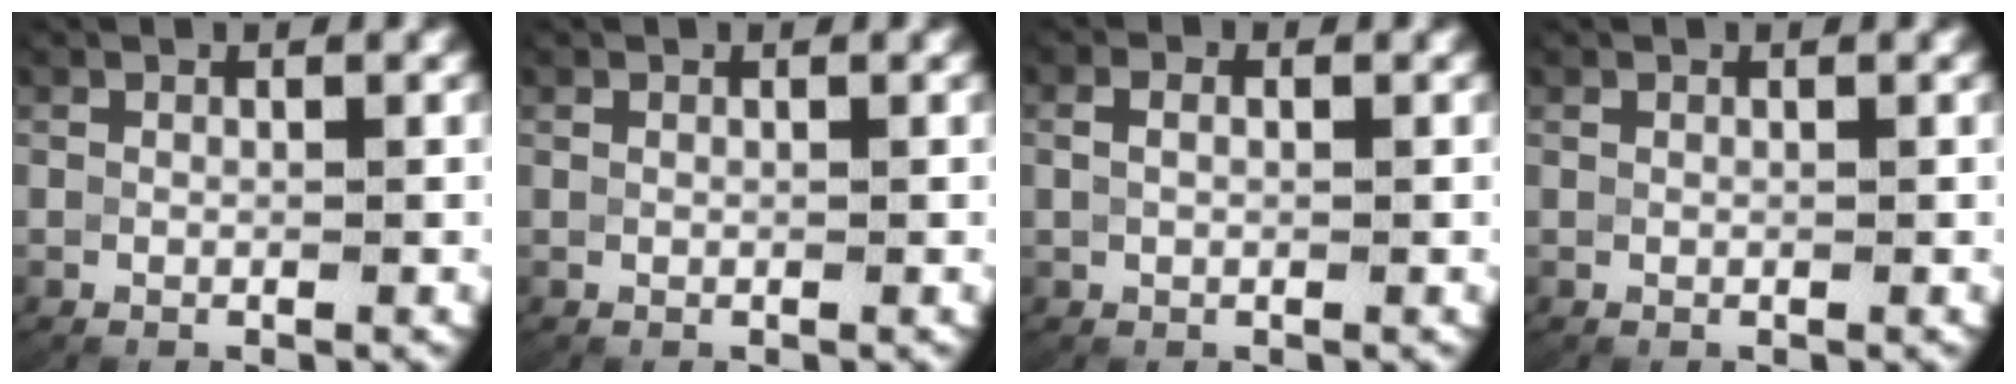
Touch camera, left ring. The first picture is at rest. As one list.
[{"total": 0.0}, {"total": 1.4, "force": [0.3, 0.9, 1.0], "torque": [-0.025, -0.002, 0.010]}, {"total": 0.0}]